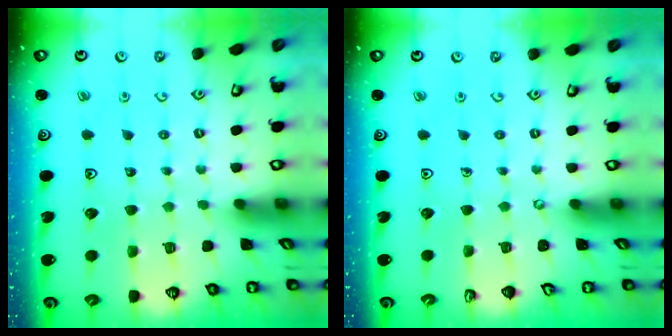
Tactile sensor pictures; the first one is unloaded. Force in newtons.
{"total": 0.0}